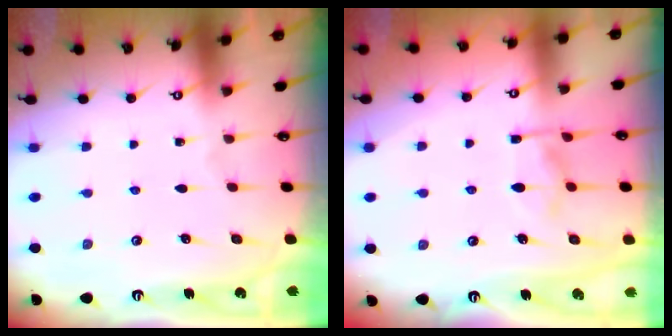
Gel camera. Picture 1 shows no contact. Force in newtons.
{"total": 5.2, "press": 5.0, "slide": 1.5}